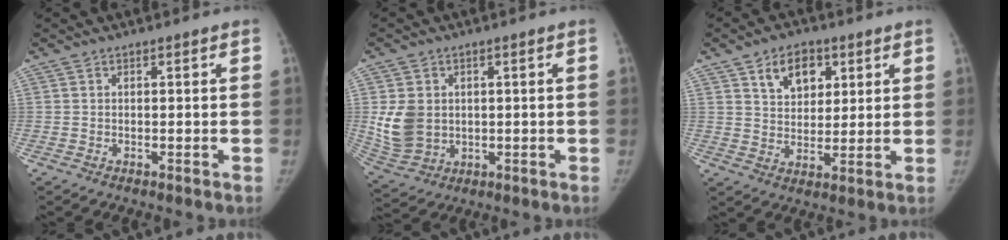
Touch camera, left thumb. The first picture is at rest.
{"total": 8.9, "force": [0.8, 7.3, 5.0], "torque": [-0.081, -0.006, 0.032]}
{"total": 8.9, "force": [4.3, 6.0, 5.0], "torque": [-0.044, -0.020, 0.072]}